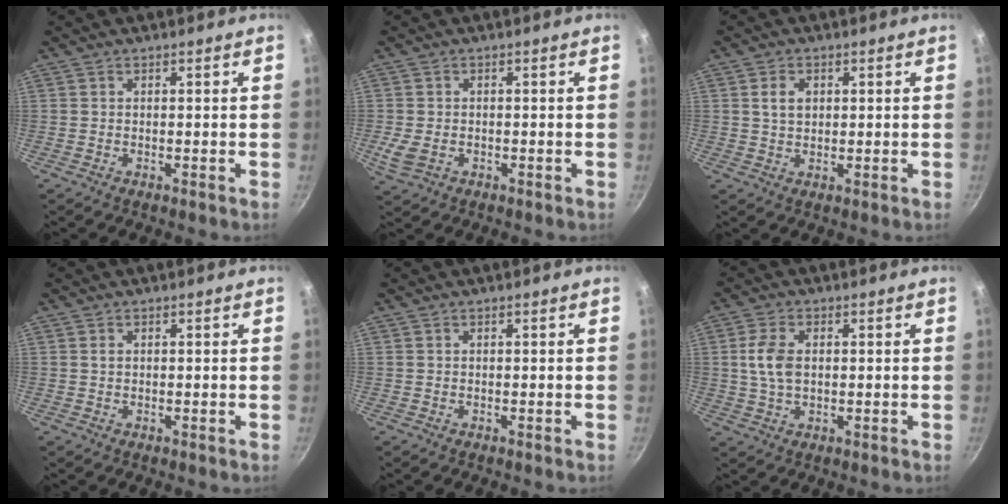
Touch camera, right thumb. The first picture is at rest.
{"total": 4.1, "force": [-1.1, 2.9, 2.6], "torque": [-0.059, -0.003, -0.016]}
{"total": 3.6, "force": [1.0, 2.6, 2.3], "torque": [-0.030, 0.000, 0.018]}
{"total": 0.7, "force": [0.2, 0.5, 0.5], "torque": [-0.007, 0.003, 0.004]}
{"total": 0.0}
{"total": 6.1, "force": [0.7, 3.8, 4.8], "torque": [-0.092, 0.004, 0.012]}